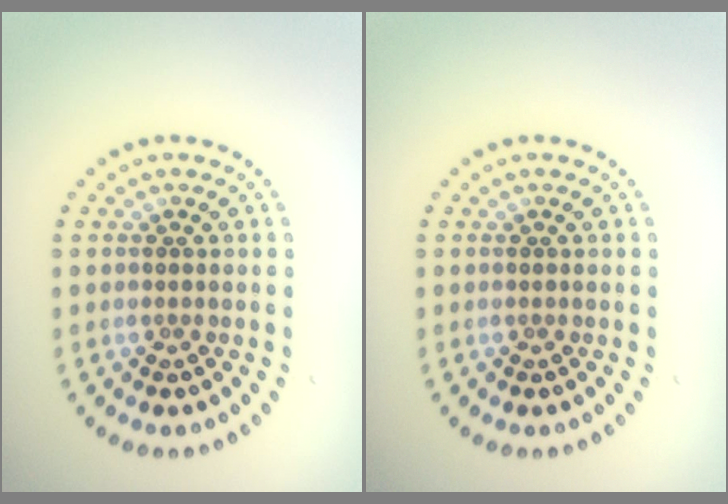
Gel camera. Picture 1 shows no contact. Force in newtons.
{"total": 0.0}